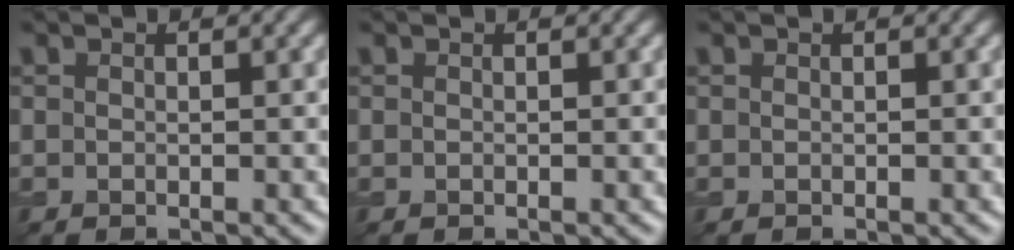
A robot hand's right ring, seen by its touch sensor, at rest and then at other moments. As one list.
[{"total": 0.0}, {"total": 0.0}]